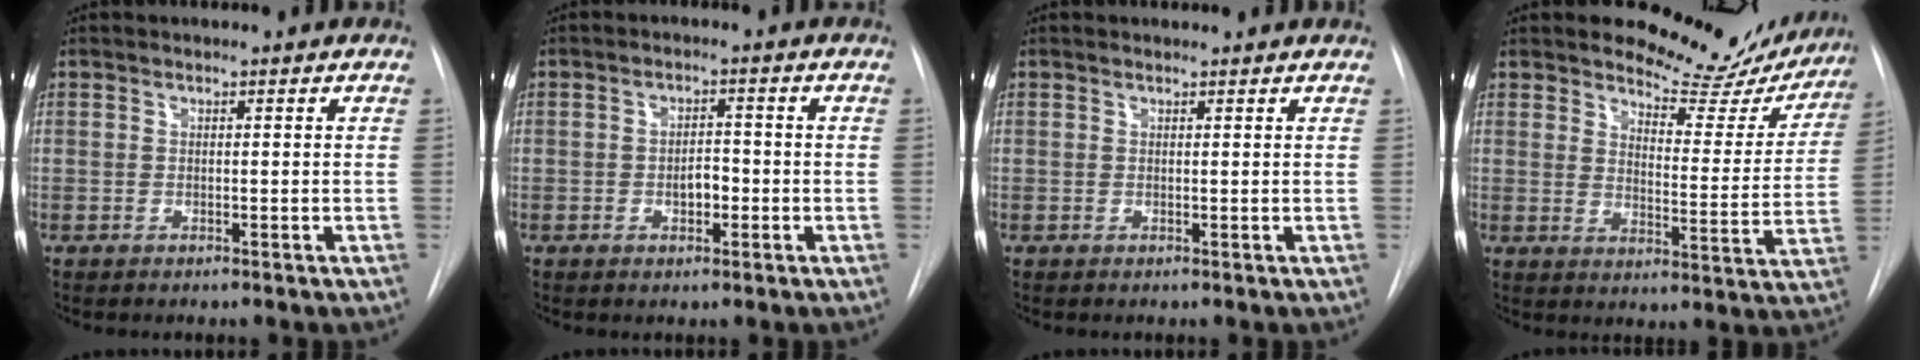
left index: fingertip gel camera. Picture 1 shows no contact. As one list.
[{"total": 2.9, "force": [-1.1, 1.5, 2.2], "torque": [-0.030, 0.003, -0.013]}, {"total": 1.2, "force": [1.2, 0.1, 0.0], "torque": [-0.008, 0.009, 0.015]}, {"total": 13.6, "force": [12.7, 4.2, 2.7], "torque": [-0.017, -0.047, 0.143]}]